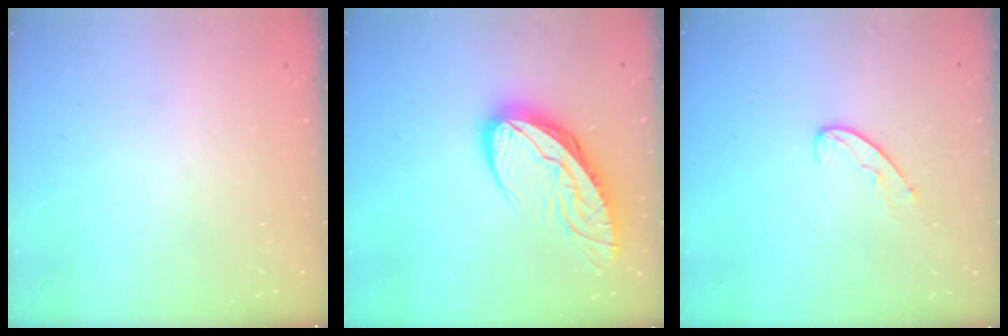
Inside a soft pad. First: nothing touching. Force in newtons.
{"total": 12.8, "press": 12.8, "slide": 1.6}
{"total": 6.7, "press": 6.7, "slide": 0.5}